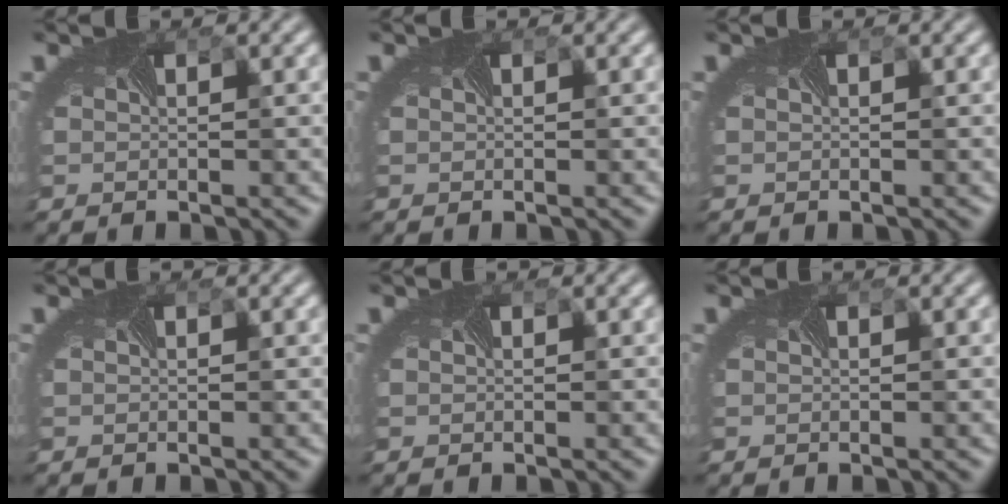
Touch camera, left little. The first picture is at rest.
{"total": 0.0}
{"total": 0.0}
{"total": 0.0}
{"total": 0.0}
{"total": 0.0}